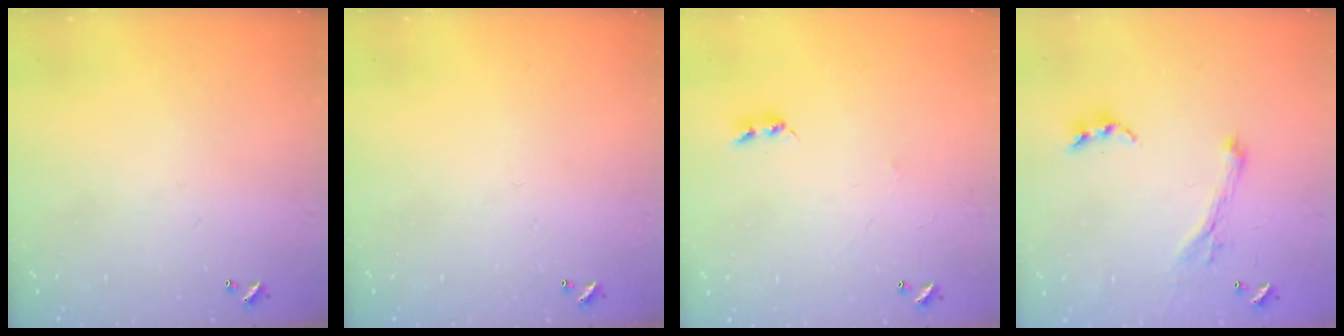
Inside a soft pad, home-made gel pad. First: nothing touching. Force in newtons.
{"total": 0.0}
{"total": 2.2, "press": 2.2, "slide": 0.4}
{"total": 1.1, "press": 0.6, "slide": 0.9}